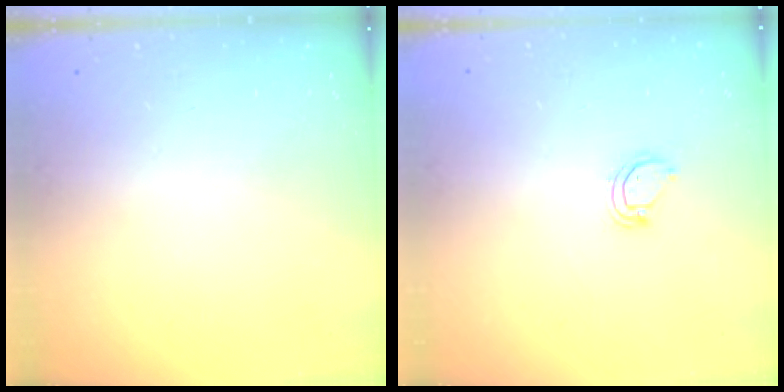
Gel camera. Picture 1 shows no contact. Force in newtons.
{"total": 3.9, "press": 3.9, "slide": 0.4}